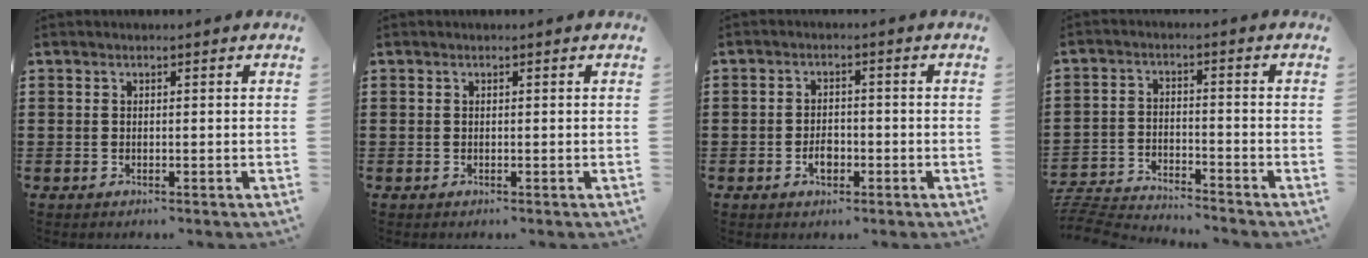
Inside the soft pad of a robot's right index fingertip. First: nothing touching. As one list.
[{"total": 0.0}, {"total": 2.8, "force": [-1.2, 1.7, 1.9], "torque": [-0.038, -0.002, -0.021]}, {"total": 4.5, "force": [-4.5, 0.1, 0.4], "torque": [-0.026, -0.005, -0.098]}]